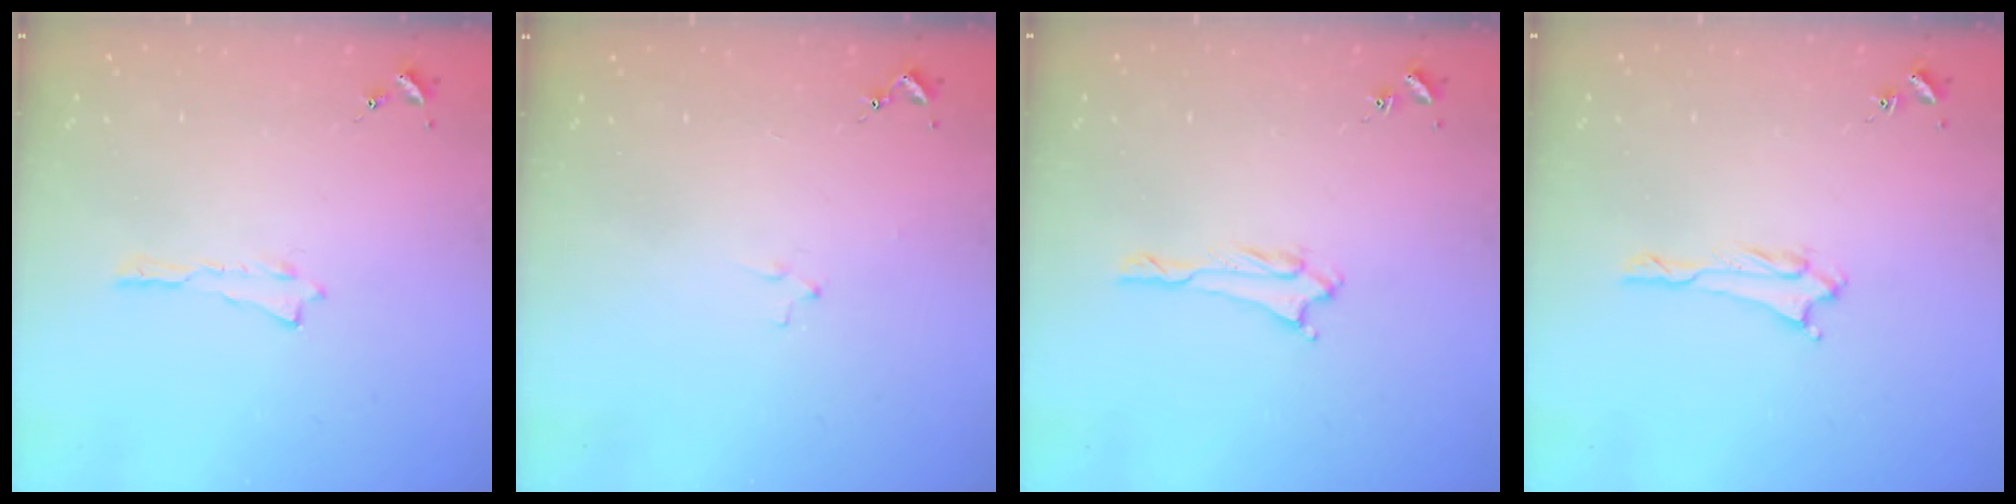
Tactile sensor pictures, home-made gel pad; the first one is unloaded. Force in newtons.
{"total": 0.8, "press": 0.8, "slide": 0.2}
{"total": 1.7, "press": 1.7, "slide": 0.3}
{"total": 1.7, "press": 1.7, "slide": 0.3}